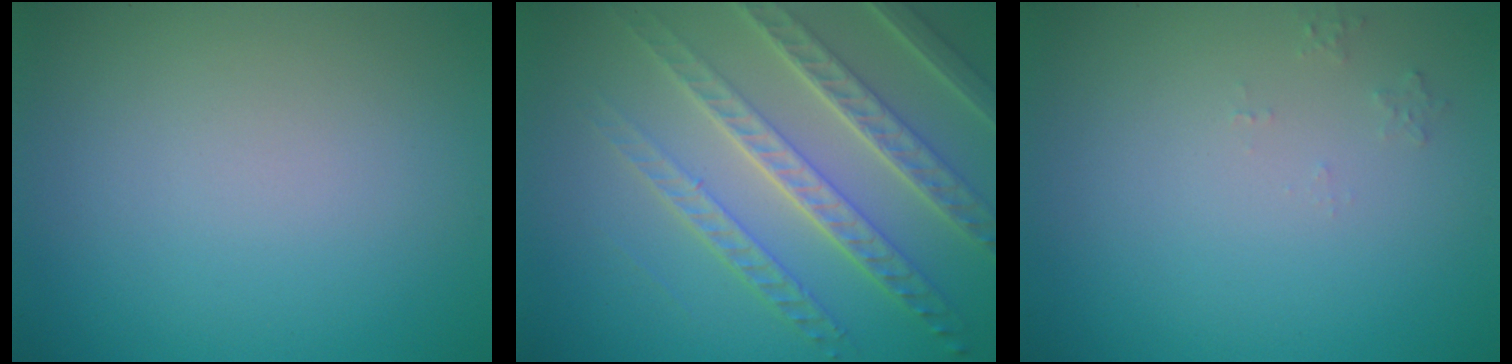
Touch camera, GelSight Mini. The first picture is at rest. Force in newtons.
{"total": 7.2, "press": 5.4, "slide": 4.8}
{"total": 0.8, "press": 0.7, "slide": 0.2}